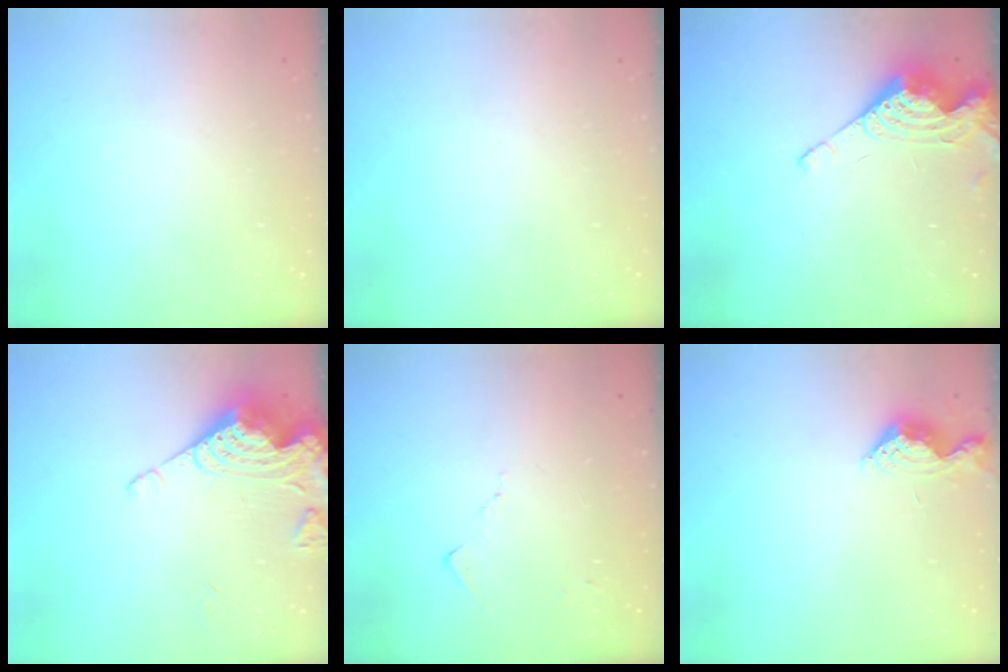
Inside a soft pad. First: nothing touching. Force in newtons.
{"total": 0.0}
{"total": 9.0, "press": 9.0, "slide": 0.2}
{"total": 14.8, "press": 14.7, "slide": 1.4}
{"total": 5.8, "press": 5.8, "slide": 0.8}
{"total": 7.0, "press": 6.9, "slide": 0.8}